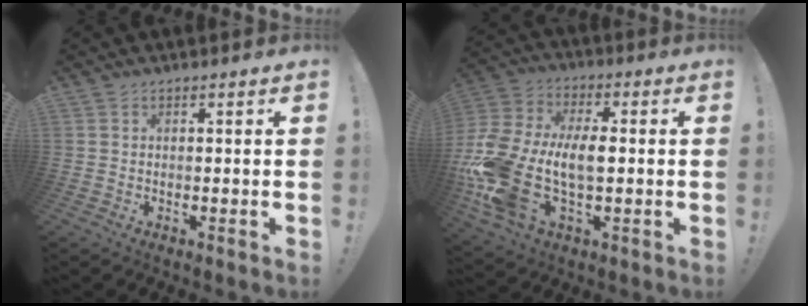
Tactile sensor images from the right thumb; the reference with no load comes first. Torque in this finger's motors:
{"motor_torque": [2.24, 2.24, 1.51, -0.85, 0.89]}